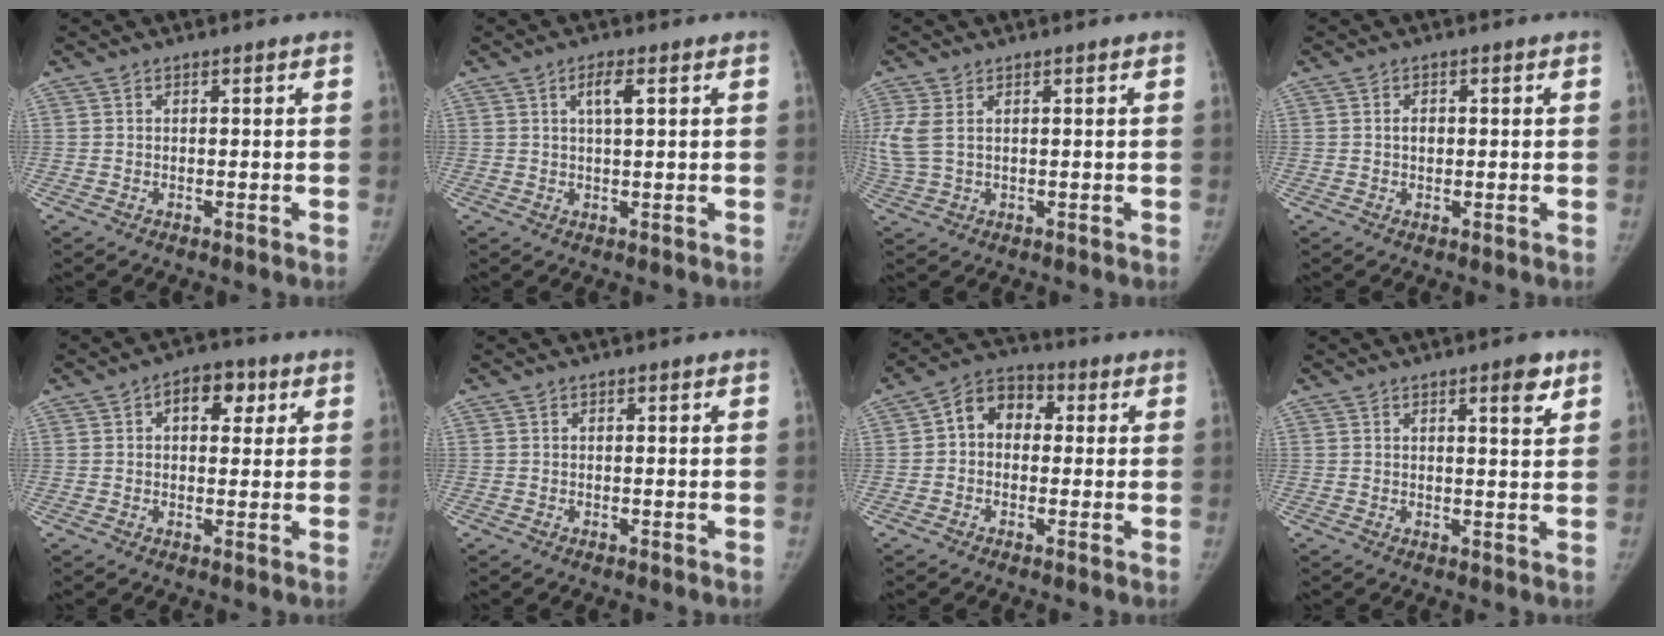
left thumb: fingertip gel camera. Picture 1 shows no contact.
{"total": 3.5, "force": [1.3, 0.9, 3.1], "torque": [-0.055, 0.001, 0.024]}
{"total": 5.6, "force": [1.3, 3.2, 4.4], "torque": [-0.133, 0.010, 0.035]}
{"total": 1.6, "force": [0.1, 1.2, 1.0], "torque": [-0.009, 0.002, 0.001]}
{"total": 6.3, "force": [2.2, 4.1, 4.3], "torque": [-0.028, 0.001, 0.024]}
{"total": 0.0}
{"total": 7.7, "force": [0.6, 6.1, 4.7], "torque": [-0.048, 0.022, -0.008]}
{"total": 3.8, "force": [2.3, 0.9, 3.0], "torque": [-0.034, -0.014, 0.031]}